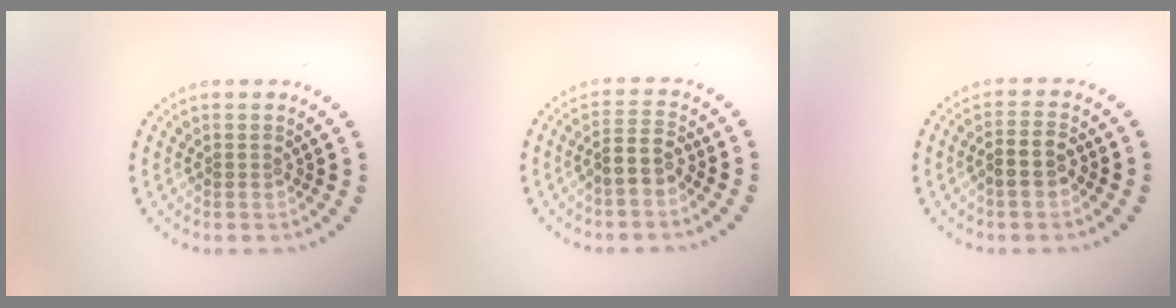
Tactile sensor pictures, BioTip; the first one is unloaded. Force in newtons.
{"total": 2.5, "press": 2.2, "slide": 1.1}
{"total": 2.3, "press": 2.1, "slide": 0.9}